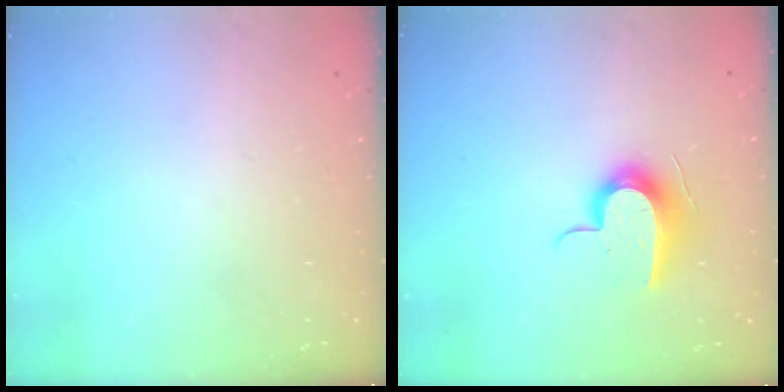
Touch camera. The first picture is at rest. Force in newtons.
{"total": 11.7, "press": 11.6, "slide": 0.6}